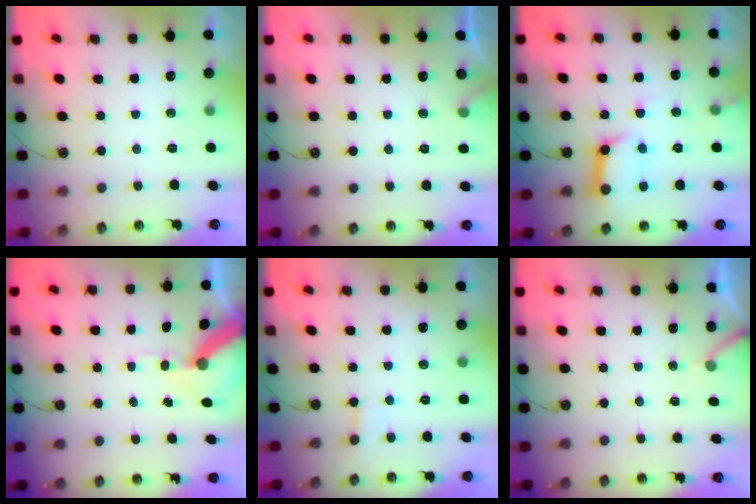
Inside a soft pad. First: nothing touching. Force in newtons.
{"total": 5.0, "press": 5.0, "slide": 0.3}
{"total": 12.2, "press": 12.1, "slide": 1.4}
{"total": 10.7, "press": 10.6, "slide": 1.4}
{"total": 2.4, "press": 2.4, "slide": 0.3}
{"total": 3.0, "press": 3.0, "slide": 0.1}